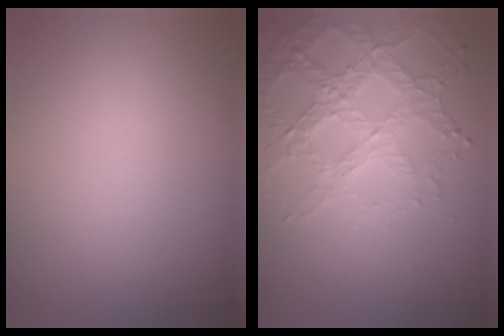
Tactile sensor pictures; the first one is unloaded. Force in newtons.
{"total": 4.5, "press": 4.0, "slide": 2.0}